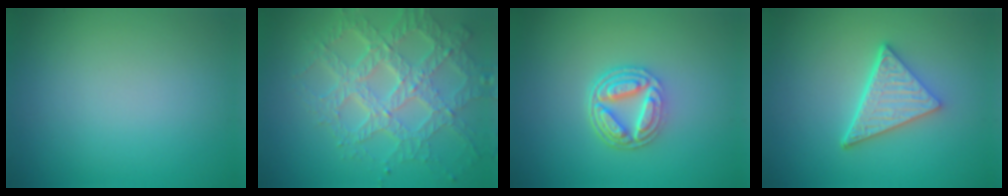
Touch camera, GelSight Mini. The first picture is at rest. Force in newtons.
{"total": 7.2, "press": 5.0, "slide": 5.1}
{"total": 5.1, "press": 3.7, "slide": 3.4}
{"total": 4.9, "press": 3.7, "slide": 3.3}